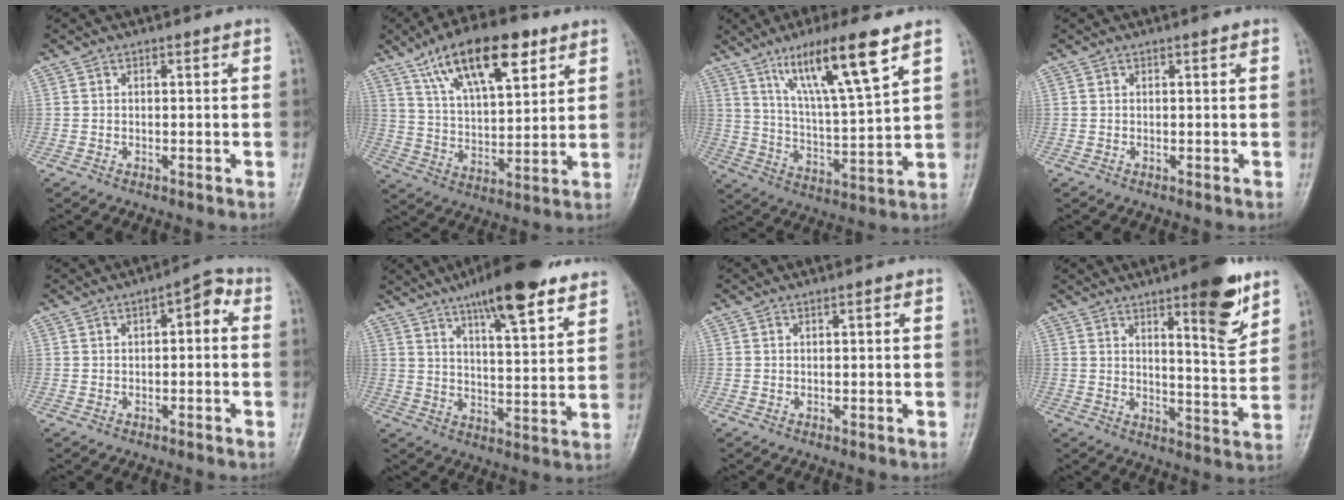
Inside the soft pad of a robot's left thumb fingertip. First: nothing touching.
{"total": 17.9, "force": [9.9, 7.2, 13.1], "torque": [-0.188, -0.027, 0.173]}
{"total": 15.1, "force": [8.8, 2.0, 12.2], "torque": [-0.212, -0.040, 0.163]}
{"total": 0.5, "force": [0.4, 0.1, 0.4], "torque": [-0.007, -0.001, 0.004]}
{"total": 4.3, "force": [0.6, 2.1, 3.7], "torque": [-0.035, 0.018, -0.003]}
{"total": 17.0, "force": [11.5, 4.2, 11.8], "torque": [-0.154, -0.047, 0.177]}
{"total": 0.5, "force": [0.2, 0.1, 0.5], "torque": [-0.009, 0.001, 0.003]}
{"total": 12.2, "force": [7.1, 2.9, 9.5], "torque": [-0.112, -0.046, 0.099]}